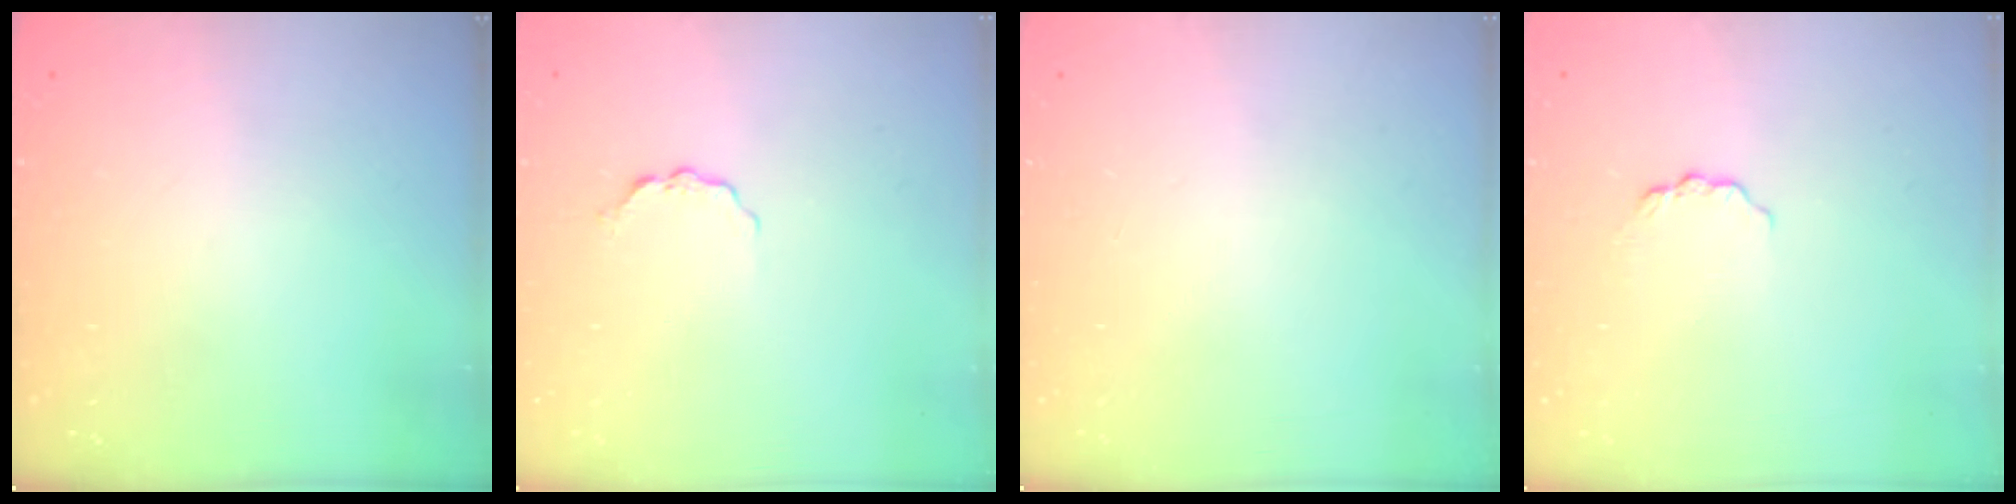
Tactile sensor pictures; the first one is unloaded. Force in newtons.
{"total": 3.4, "press": 3.3, "slide": 0.5}
{"total": 0.0}
{"total": 3.7, "press": 3.7, "slide": 0.3}